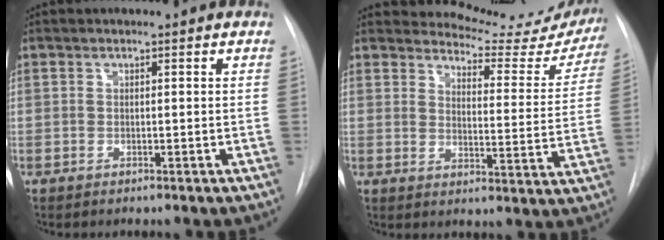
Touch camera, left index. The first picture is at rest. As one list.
[{"total": 16.7, "force": [16.1, 3.6, 2.9], "torque": [-0.016, -0.078, 0.170]}]